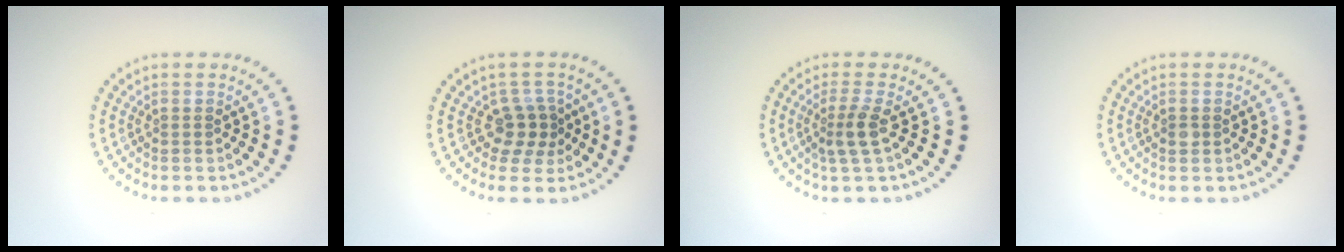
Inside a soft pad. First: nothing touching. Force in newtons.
{"total": 2.6, "press": 2.1, "slide": 1.6}
{"total": 2.3, "press": 1.8, "slide": 1.5}
{"total": 0.9, "press": 0.9, "slide": 0.0}